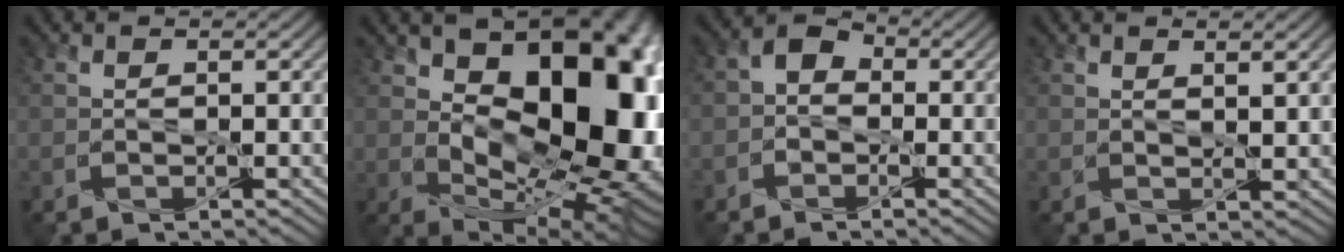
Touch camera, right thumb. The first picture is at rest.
{"total": 17.7, "force": [3.7, 10.6, 13.7], "torque": [-0.171, -0.013, 0.076]}
{"total": 3.0, "force": [-0.9, 2.2, 1.8], "torque": [-0.038, 0.010, -0.026]}
{"total": 1.7, "force": [1.4, 0.0, 0.9], "torque": [-0.017, -0.006, 0.033]}